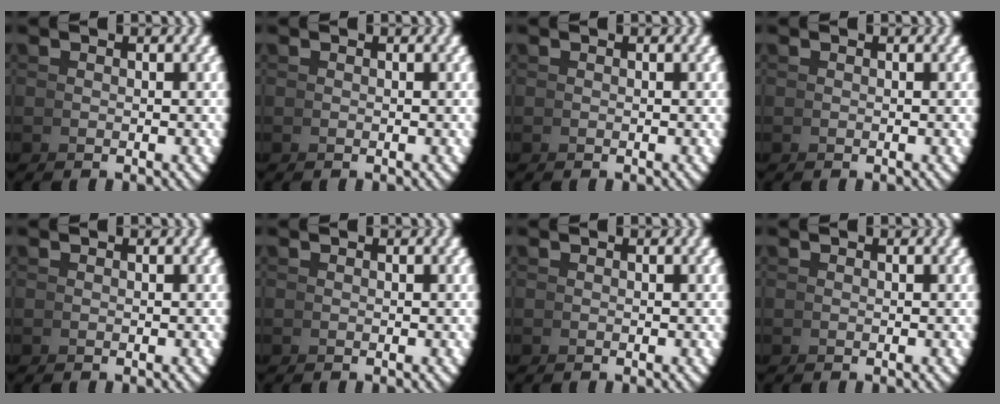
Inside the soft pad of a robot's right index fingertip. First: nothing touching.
{"total": 0.0}
{"total": 0.0}
{"total": 0.0}
{"total": 0.0}
{"total": 0.0}
{"total": 0.0}
{"total": 0.0}